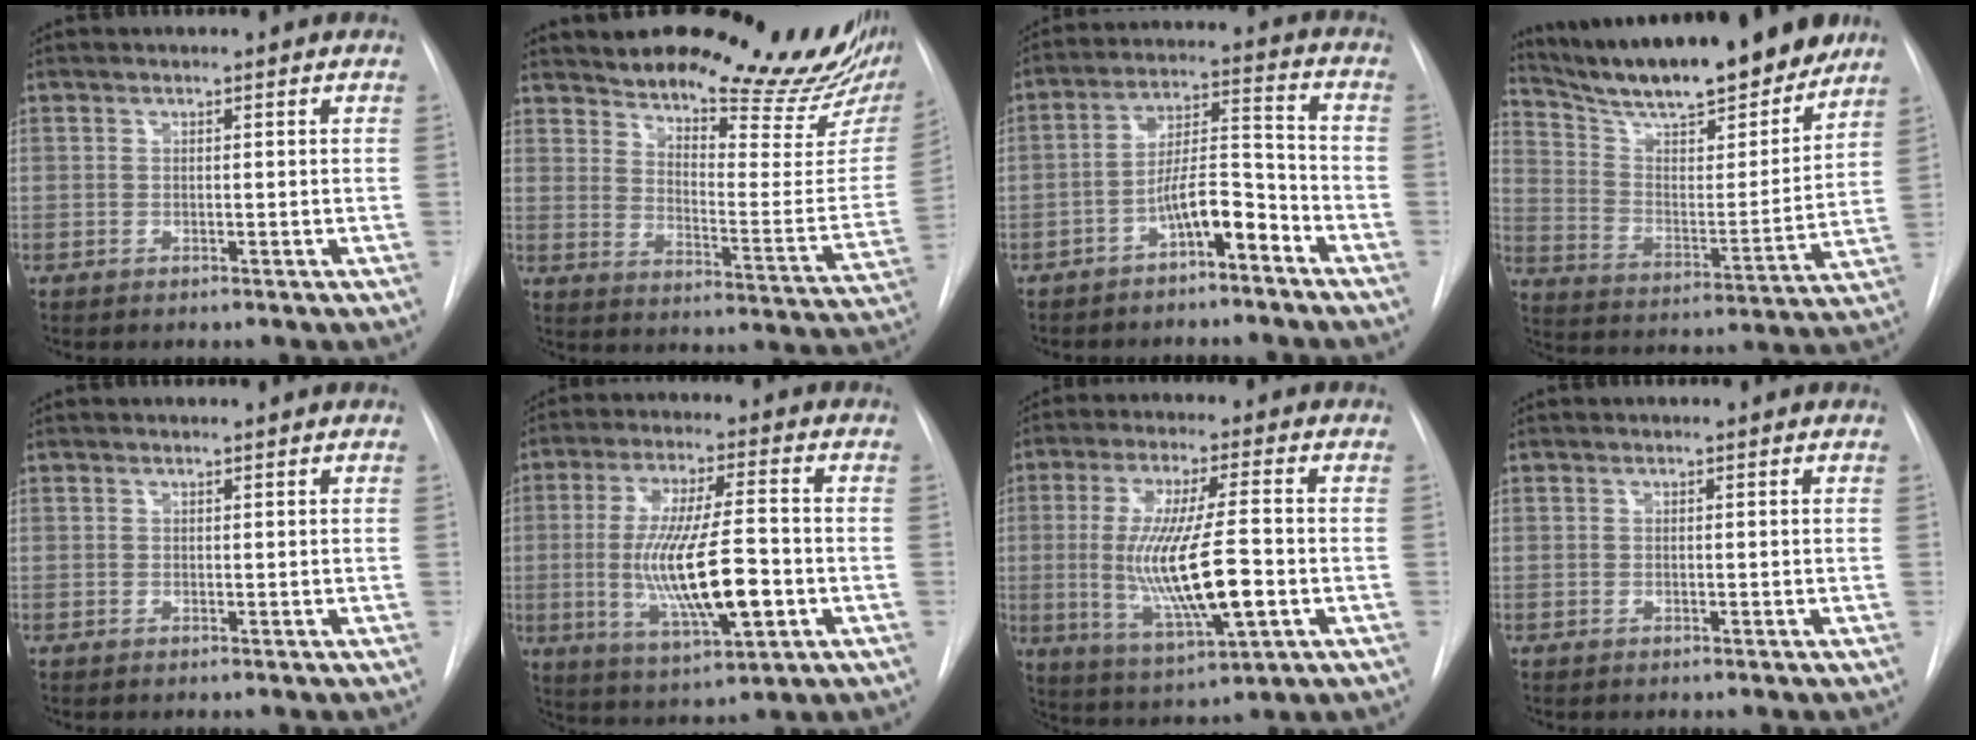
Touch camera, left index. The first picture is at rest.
{"total": 26.5, "force": [22.9, 4.4, 12.5], "torque": [-0.187, -0.097, 0.285]}
{"total": 8.2, "force": [-5.1, 1.7, 6.1], "torque": [-0.112, 0.024, -0.087]}
{"total": 21.9, "force": [18.9, 3.5, 10.5], "torque": [-0.173, -0.013, 0.290]}
{"total": 0.0}
{"total": 14.5, "force": [-2.5, 3.0, 14.0], "torque": [-0.261, -0.008, -0.037]}
{"total": 14.3, "force": [-2.0, 2.1, 14.0], "torque": [-0.269, -0.015, -0.028]}
{"total": 0.0}